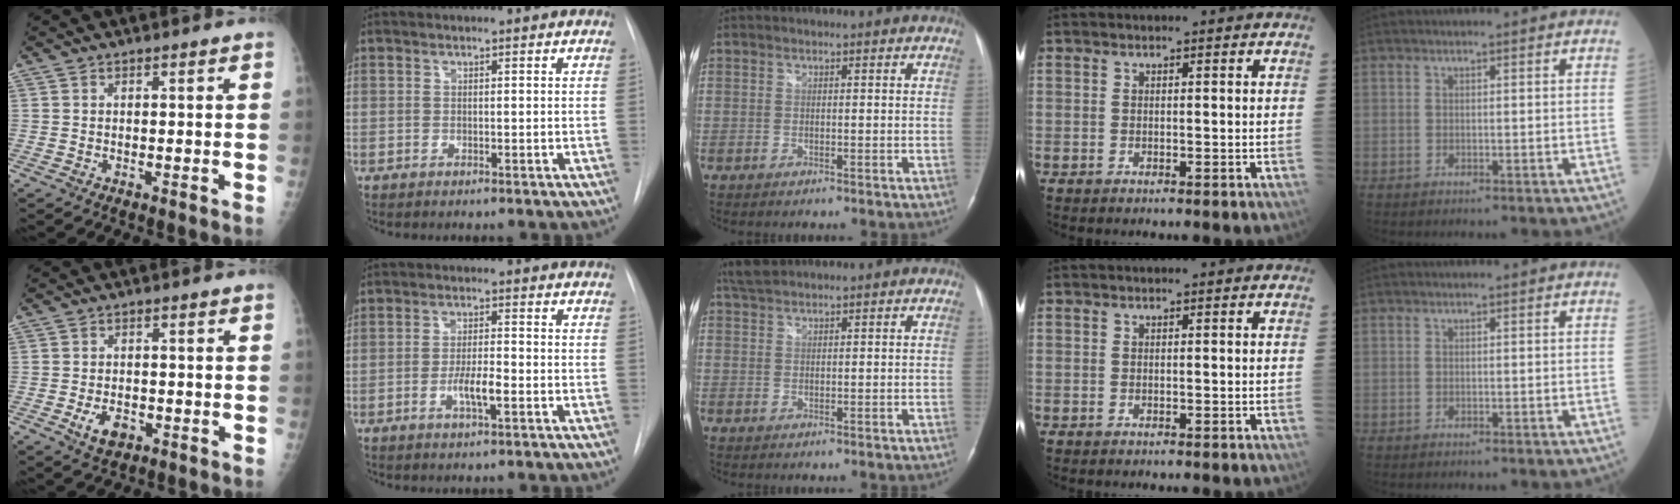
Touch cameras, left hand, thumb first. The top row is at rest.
{"thumb": {"total": 4.3, "force": [-1.7, 2.8, 2.8], "torque": [-0.044, 0.002, -0.024]}, "index": {"total": 4.2, "force": [-1.6, 0.7, 3.8], "torque": [-0.071, -0.003, -0.029]}, "middle": {"total": 2.6, "force": [2.4, 0.4, 0.8], "torque": [-0.022, 0.014, 0.050]}}